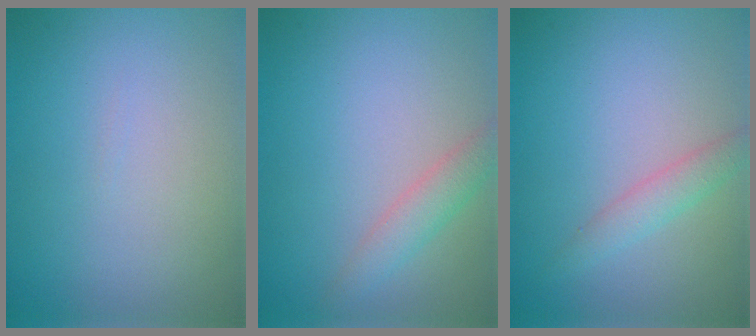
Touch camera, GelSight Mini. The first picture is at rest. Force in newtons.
{"total": 2.2, "press": 2.2, "slide": 0.1}
{"total": 1.9, "press": 1.9, "slide": 0.1}